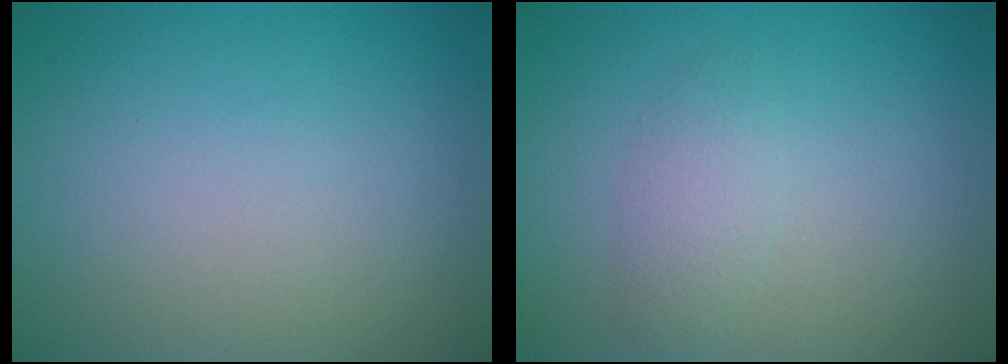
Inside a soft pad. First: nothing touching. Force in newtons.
{"total": 1.7, "press": 1.7, "slide": 0.0}